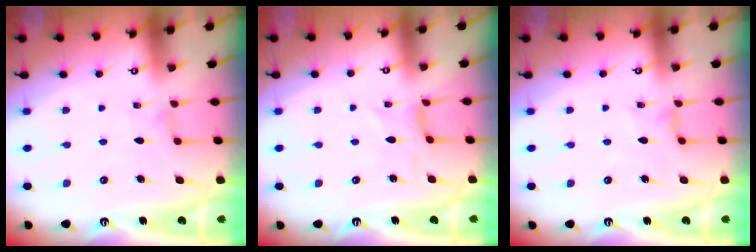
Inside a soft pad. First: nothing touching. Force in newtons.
{"total": 1.1, "press": 1.0, "slide": 0.4}
{"total": 2.5, "press": 2.4, "slide": 0.5}